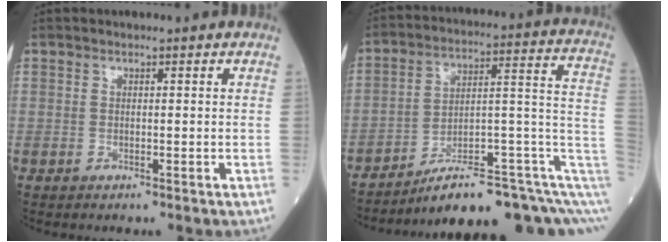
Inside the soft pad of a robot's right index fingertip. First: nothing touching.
{"total": 17.7, "force": [-10.1, 3.6, 14.1], "torque": [-0.130, 0.076, -0.147]}